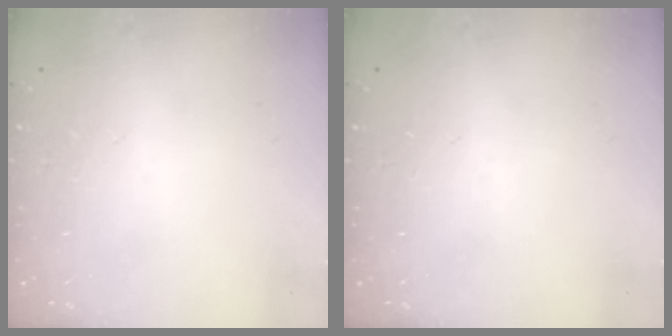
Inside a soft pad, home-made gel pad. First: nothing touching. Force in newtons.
{"total": 0.0}